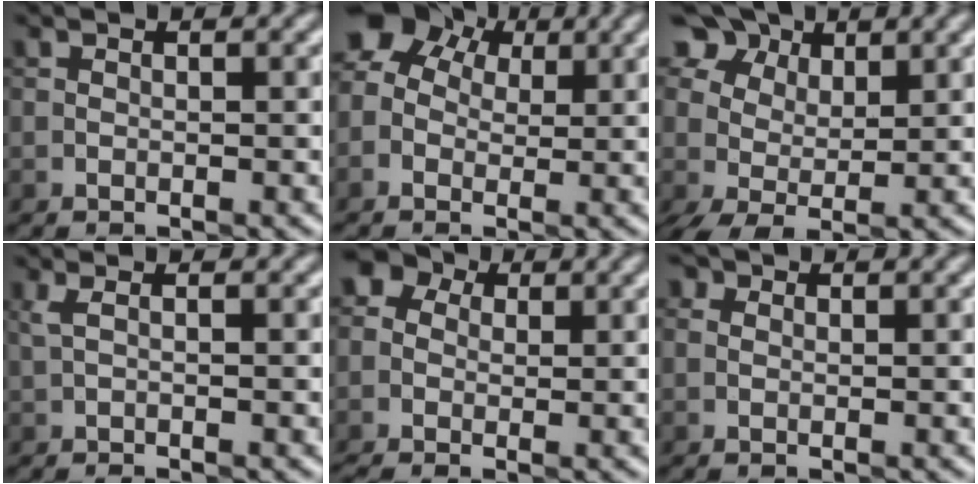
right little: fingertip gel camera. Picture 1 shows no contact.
{"total": 6.7, "force": [2.1, 5.0, 4.0], "torque": [-0.070, 0.033, 0.020]}
{"total": 6.6, "force": [3.4, 4.3, 3.7], "torque": [-0.083, 0.006, 0.064]}
{"total": 1.1, "force": [0.1, 0.2, 1.1], "torque": [-0.021, 0.002, 0.003]}
{"total": 4.0, "force": [0.5, 3.5, 1.9], "torque": [-0.030, 0.023, -0.016]}
{"total": 2.3, "force": [1.1, 1.7, 1.1], "torque": [-0.002, 0.017, -0.016]}